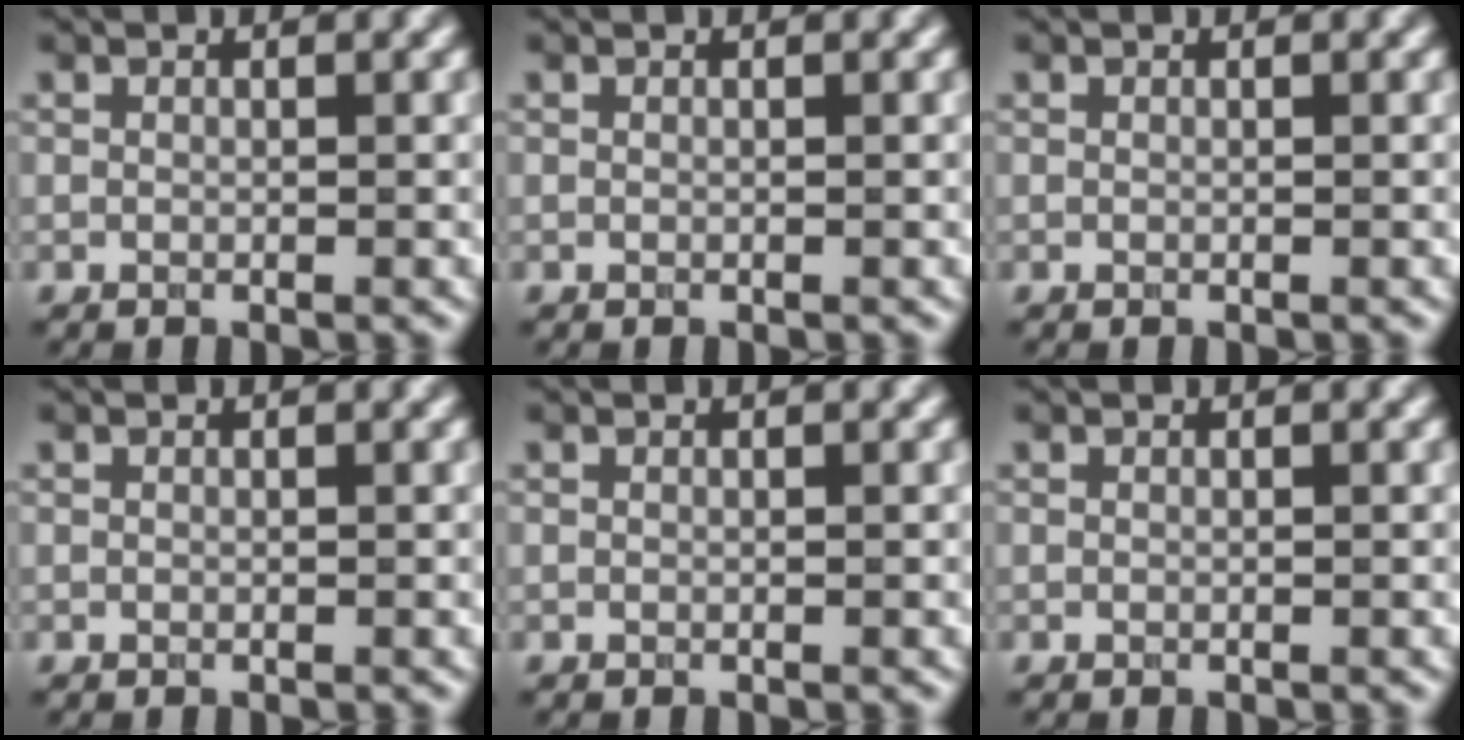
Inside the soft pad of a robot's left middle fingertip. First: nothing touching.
{"total": 0.0}
{"total": 0.0}
{"total": 0.0}
{"total": 0.0}
{"total": 0.0}